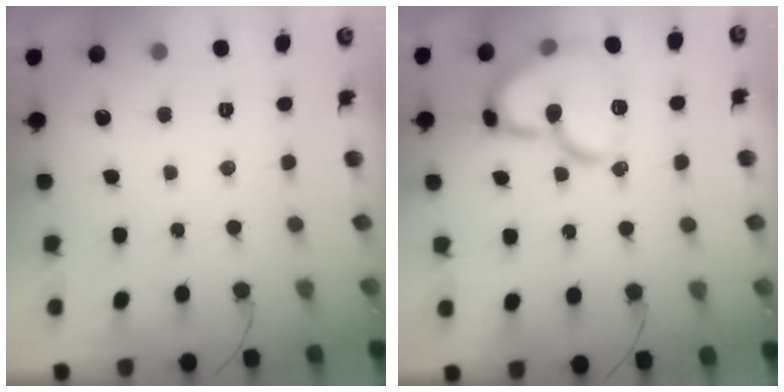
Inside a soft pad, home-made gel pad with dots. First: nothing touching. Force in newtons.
{"total": 17.7, "press": 17.6, "slide": 1.8}